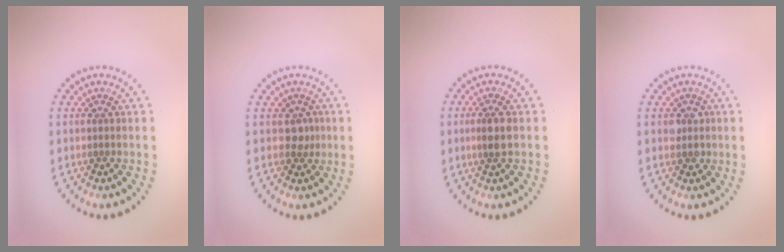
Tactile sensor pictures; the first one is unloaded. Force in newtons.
{"total": 1.5, "press": 1.2, "slide": 1.0}
{"total": 2.0, "press": 1.8, "slide": 1.1}
{"total": 1.4, "press": 1.3, "slide": 0.5}